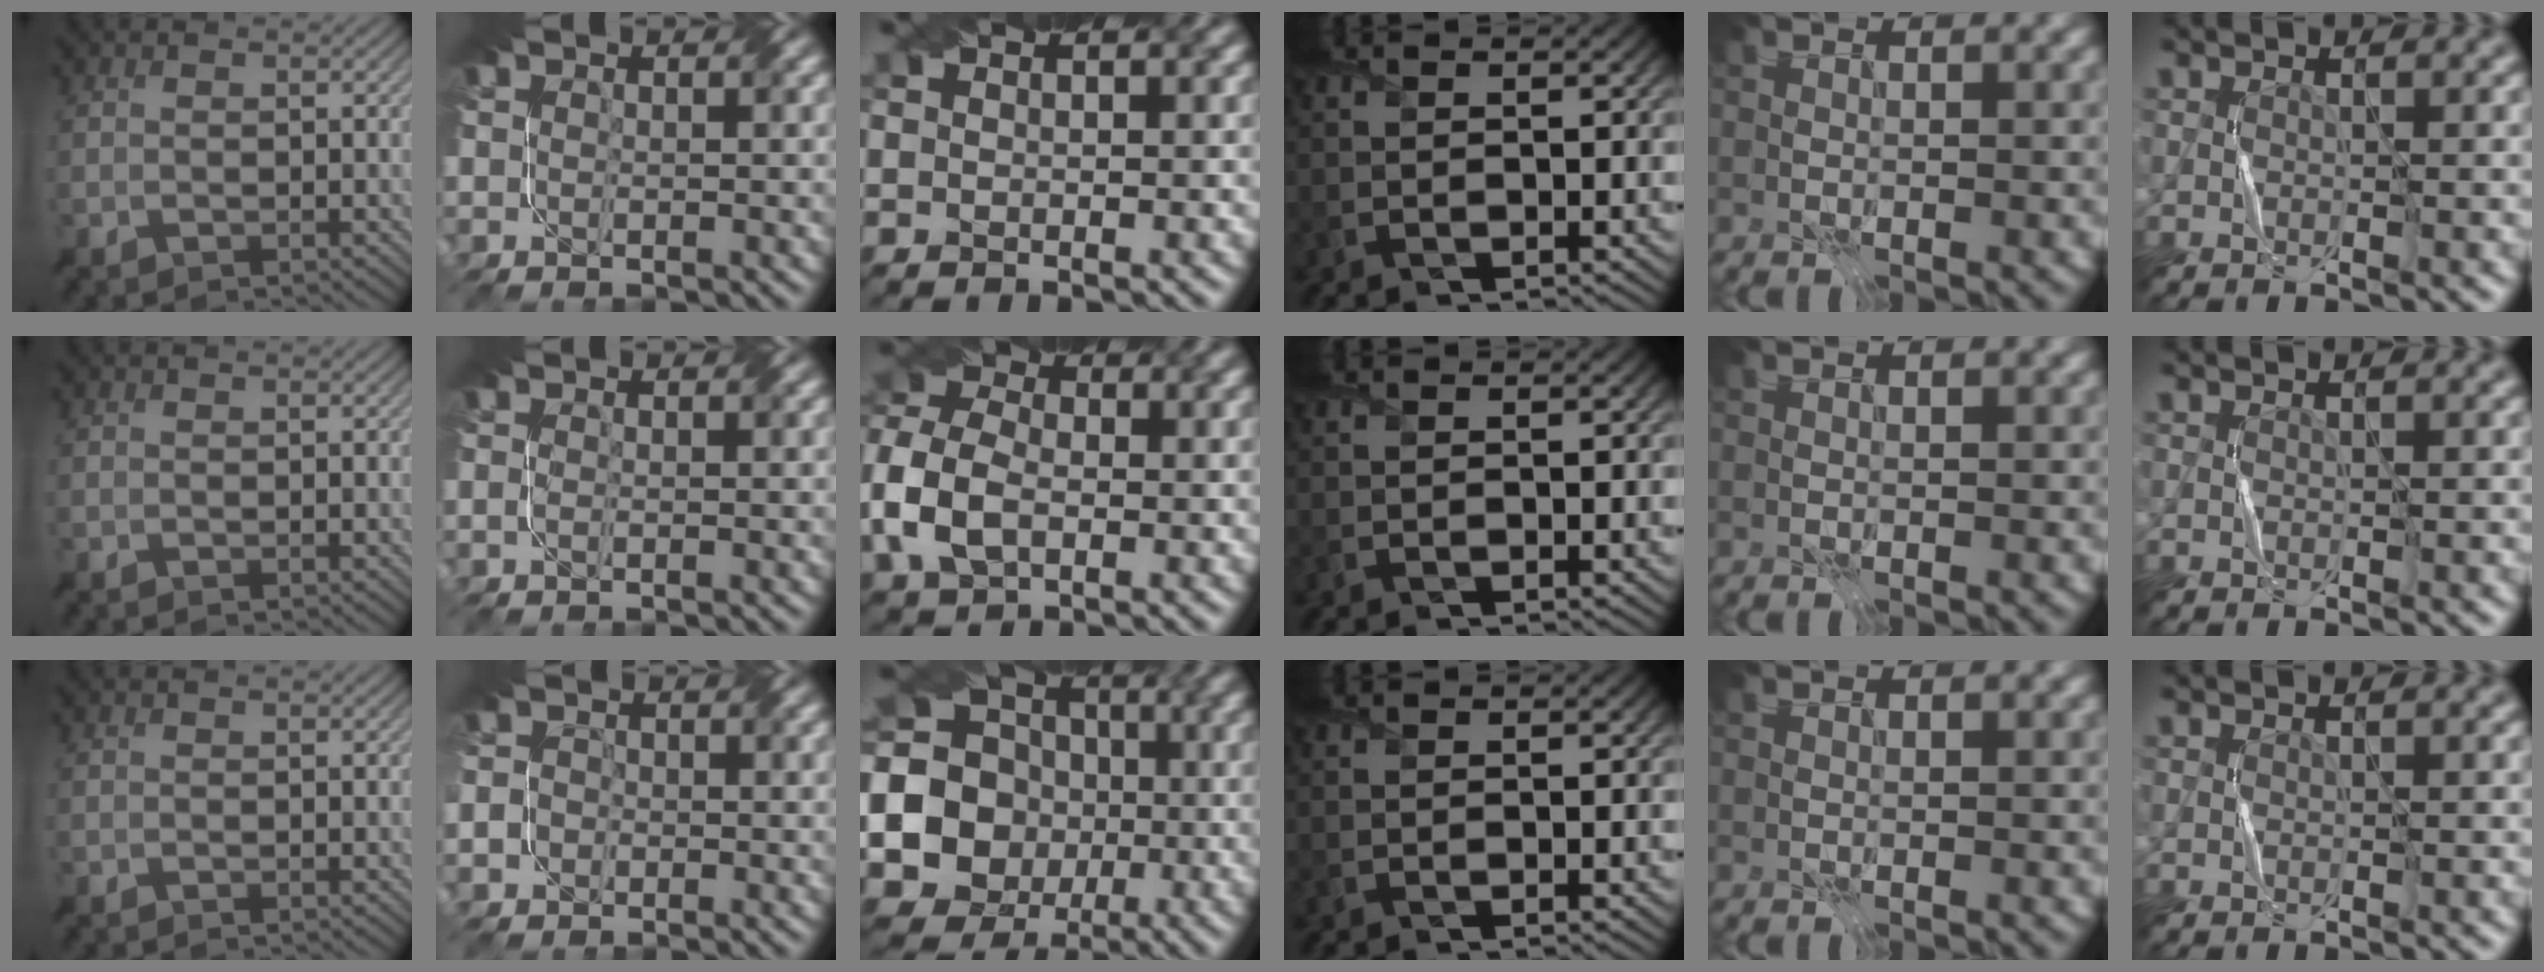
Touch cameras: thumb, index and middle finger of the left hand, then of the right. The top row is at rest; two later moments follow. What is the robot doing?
{"motion": "fold", "object": "coffee filter"}